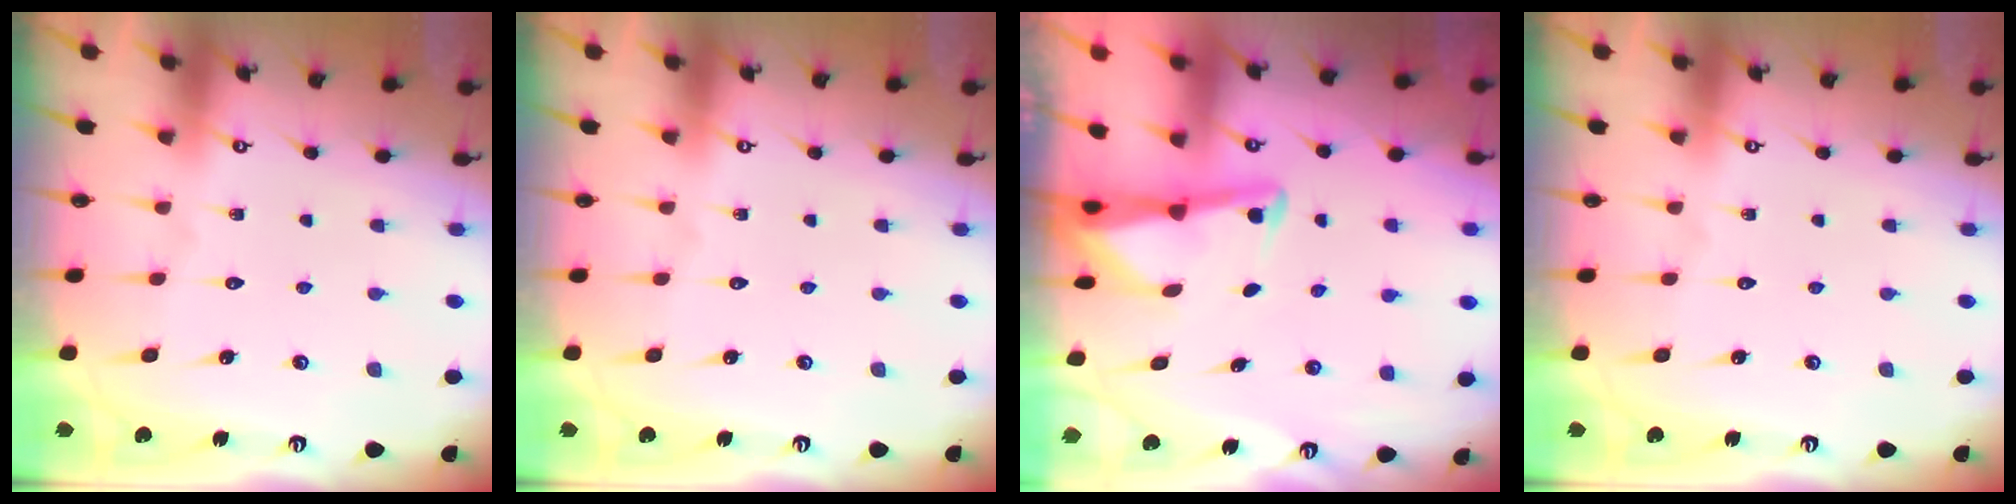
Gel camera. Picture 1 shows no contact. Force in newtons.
{"total": 0.0}
{"total": 3.2, "press": 3.2, "slide": 0.4}
{"total": 0.0}